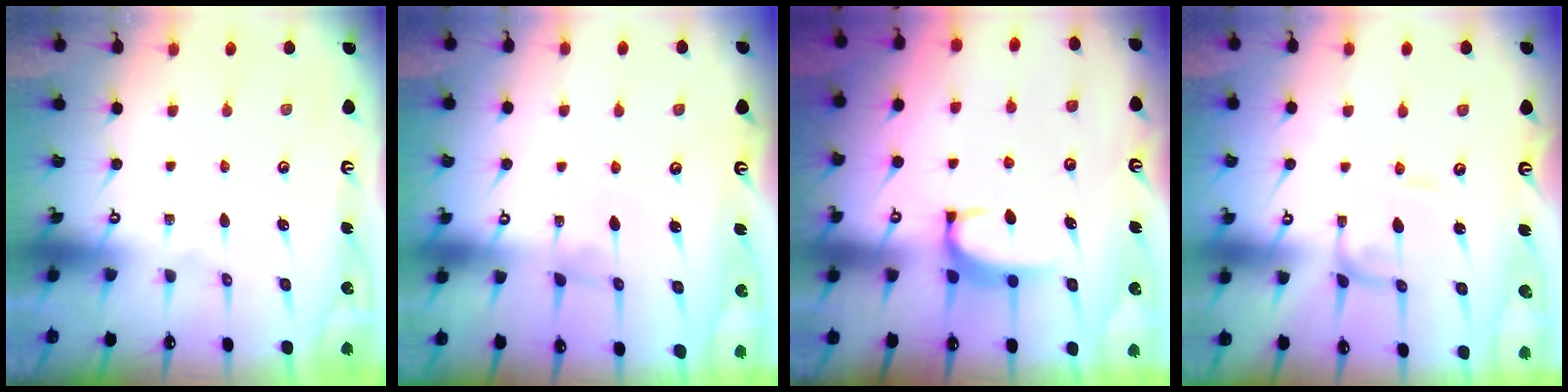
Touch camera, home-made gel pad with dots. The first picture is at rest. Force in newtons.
{"total": 0.7, "press": 0.6, "slide": 0.3}
{"total": 1.8, "press": 1.7, "slide": 0.4}
{"total": 2.1, "press": 2.1, "slide": 0.1}